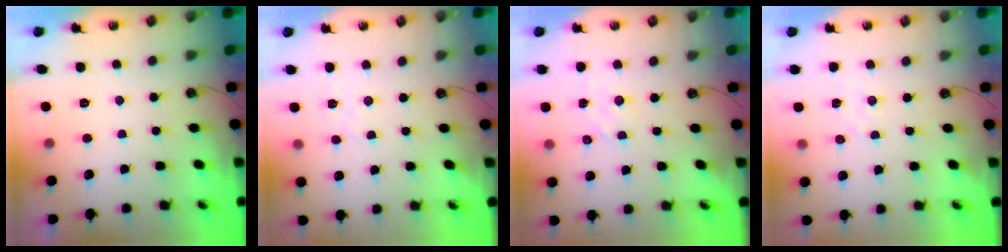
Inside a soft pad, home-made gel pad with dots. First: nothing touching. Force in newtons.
{"total": 2.8, "press": 2.7, "slide": 0.5}
{"total": 1.8, "press": 1.8, "slide": 0.3}
{"total": 3.5, "press": 3.4, "slide": 0.4}